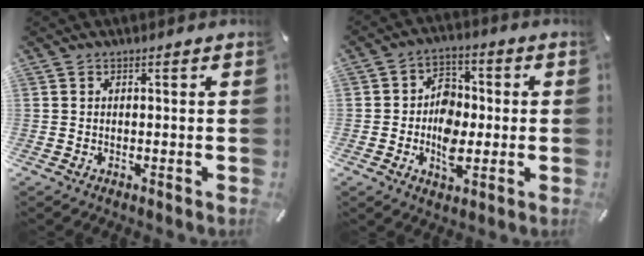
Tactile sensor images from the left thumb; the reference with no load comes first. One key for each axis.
{"total": 9.2, "fx": -1.6, "fy": 7.0, "fz": 5.8, "tx": -0.099, "ty": 0.016, "tz": -0.025}